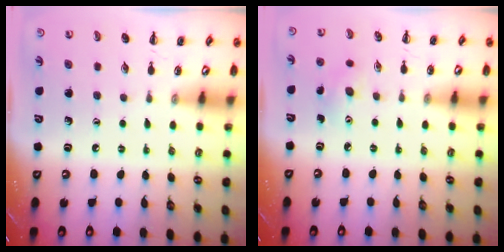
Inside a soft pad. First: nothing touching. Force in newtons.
{"total": 4.7, "press": 4.5, "slide": 1.1}